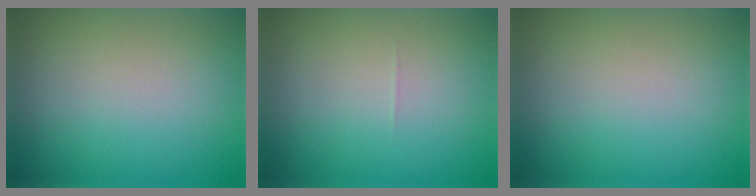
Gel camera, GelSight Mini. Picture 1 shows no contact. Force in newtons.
{"total": 0.0}
{"total": 0.0}